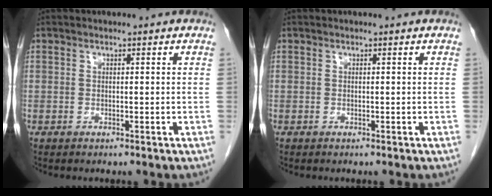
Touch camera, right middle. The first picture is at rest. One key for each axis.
{"total": 0.0}